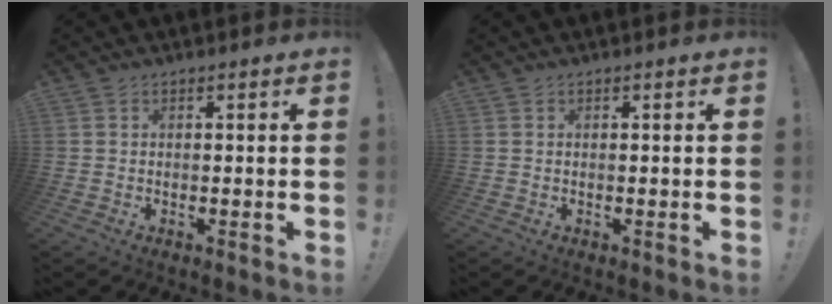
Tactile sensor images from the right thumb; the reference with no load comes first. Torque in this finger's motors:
{"motor_torque": [-0.31, -0.26, -0.50, 0.15, 0.01]}